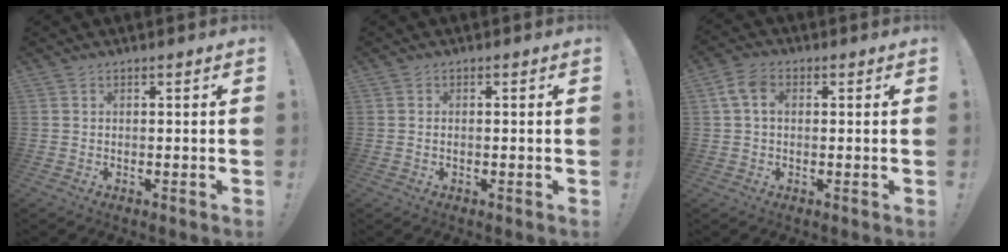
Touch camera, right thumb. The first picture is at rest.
{"total": 0.6, "force": [-0.3, 0.1, 0.5], "torque": [-0.013, 0.001, -0.005]}
{"total": 6.2, "force": [1.0, 4.1, 4.5], "torque": [-0.099, 0.017, 0.023]}